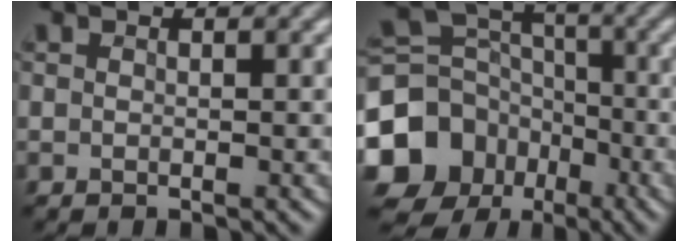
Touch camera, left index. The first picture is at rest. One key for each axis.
{"total": 13.0, "fx": -5.9, "fy": 10.8, "fz": 4.3, "tx": -0.124, "ty": -0.026, "tz": -0.122}